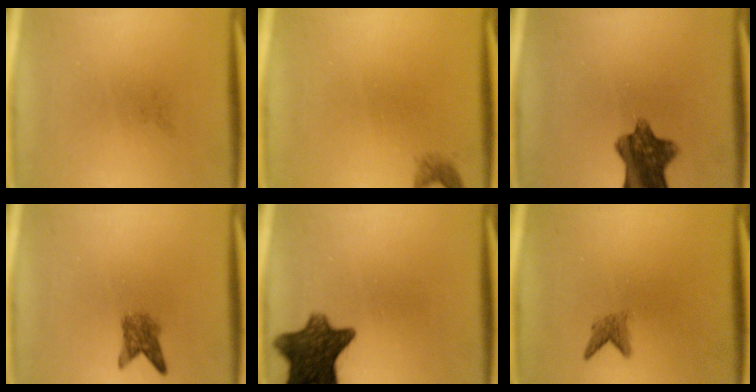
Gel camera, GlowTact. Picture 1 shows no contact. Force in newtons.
{"total": 1.2}
{"total": 8.9}
{"total": 2.9}
{"total": 10.8}
{"total": 1.7}